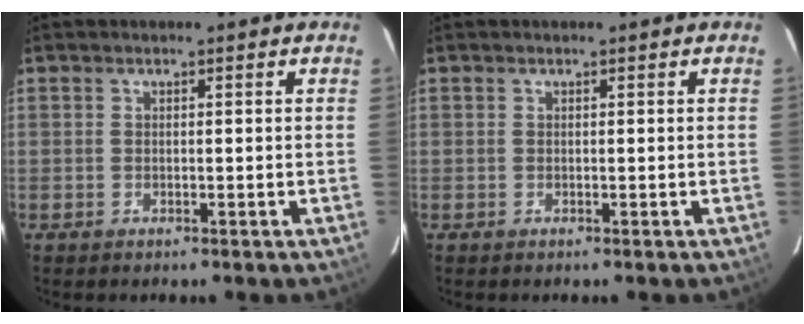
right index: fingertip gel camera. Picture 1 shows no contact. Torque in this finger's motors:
{"motor_torque": [0.08, 0.05, 0.02, 0.01]}